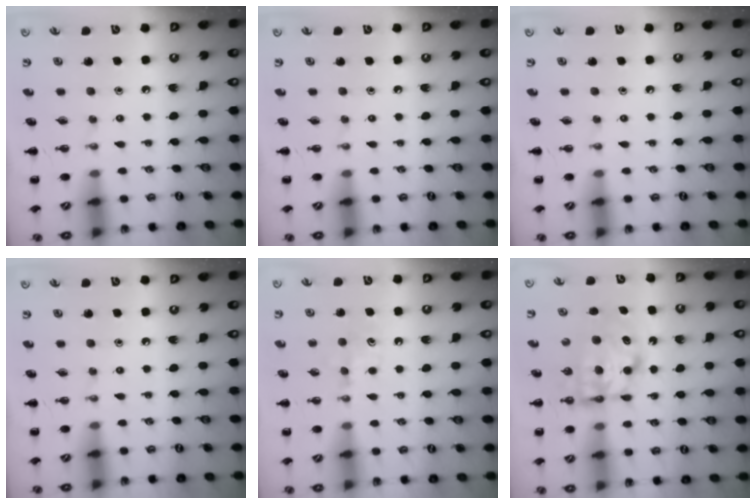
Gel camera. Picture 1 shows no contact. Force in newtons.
{"total": 0.0}
{"total": 0.0}
{"total": 0.0}
{"total": 4.6, "press": 4.4, "slide": 1.4}
{"total": 6.7, "press": 6.6, "slide": 0.6}